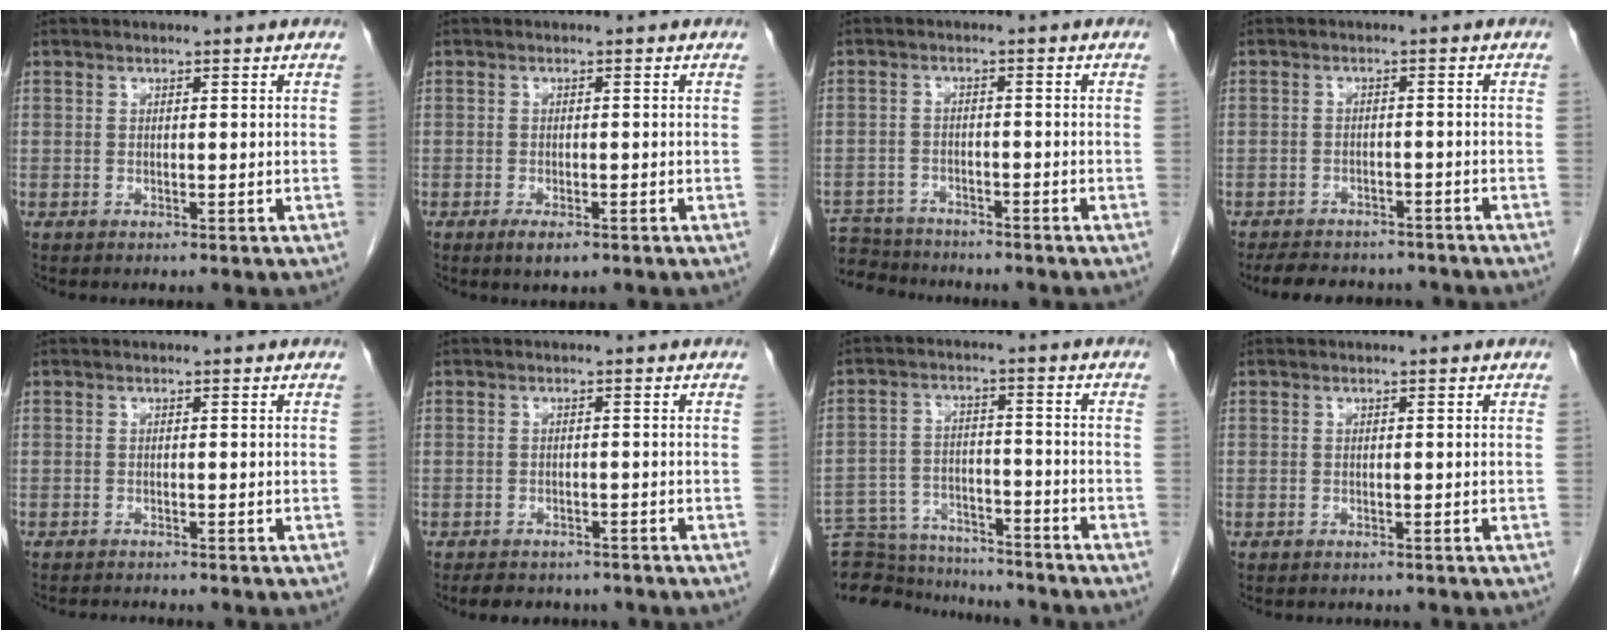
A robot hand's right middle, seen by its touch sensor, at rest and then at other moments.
{"total": 2.3, "force": [-1.4, 0.8, 1.7], "torque": [-0.032, -0.002, -0.018]}
{"total": 8.0, "force": [-7.6, 2.2, 1.0], "torque": [-0.016, 0.003, -0.123]}
{"total": 10.3, "force": [-9.0, 3.8, 3.1], "torque": [-0.053, 0.003, -0.114]}
{"total": 2.3, "force": [-2.3, -0.1, 0.4], "torque": [-0.006, -0.007, -0.034]}
{"total": 6.2, "force": [-5.3, 2.7, 1.8], "torque": [-0.025, 0.002, -0.065]}
{"total": 18.5, "force": [-17.4, 3.7, 4.9], "torque": [-0.109, 0.005, -0.257]}
{"total": 1.2, "force": [-1.1, 0.4, 0.2], "torque": [-0.010, -0.001, -0.015]}